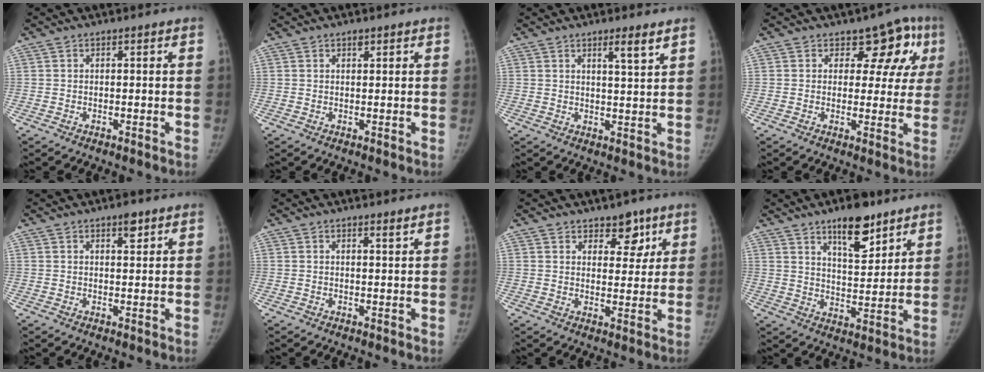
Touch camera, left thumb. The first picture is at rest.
{"total": 0.9, "force": [0.7, 0.5, 0.5], "torque": [-0.004, -0.004, 0.009]}
{"total": 3.9, "force": [2.6, 0.1, 2.9], "torque": [-0.045, -0.024, 0.043]}
{"total": 8.6, "force": [3.7, 5.8, 5.0], "torque": [-0.002, -0.006, 0.040]}
{"total": 2.7, "force": [1.7, 1.0, 1.8], "torque": [-0.019, -0.009, 0.026]}
{"total": 1.1, "force": [0.9, 0.0, 0.6], "torque": [-0.008, -0.008, 0.015]}
{"total": 6.2, "force": [3.9, 3.8, 2.9], "torque": [-0.003, -0.022, 0.057]}
{"total": 11.0, "force": [7.4, 4.2, 7.0], "torque": [-0.084, -0.049, 0.121]}